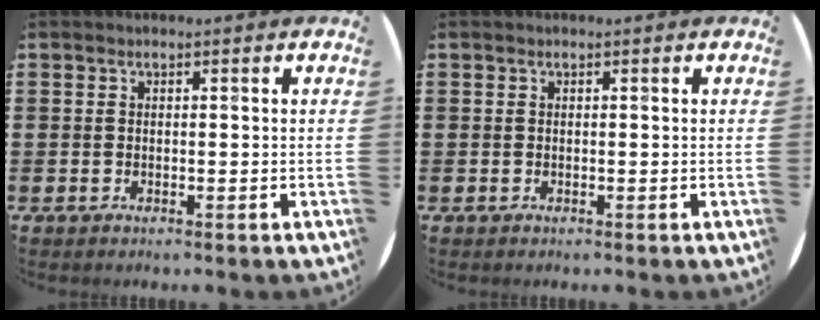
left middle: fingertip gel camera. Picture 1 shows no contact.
{"total": 0.0}